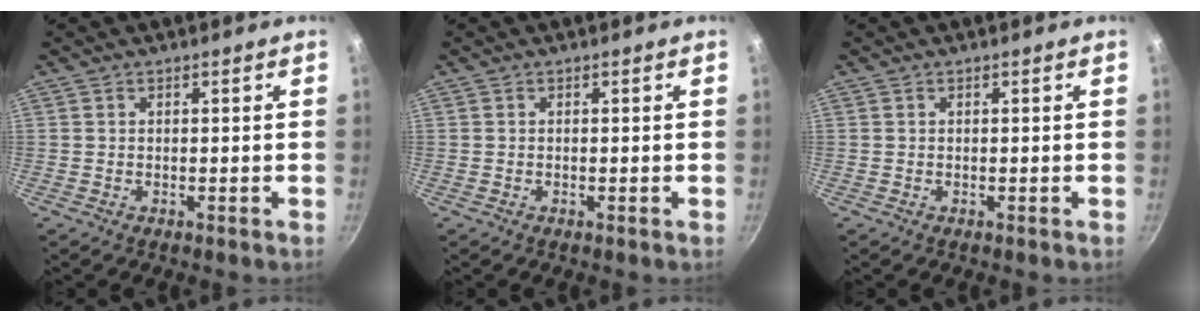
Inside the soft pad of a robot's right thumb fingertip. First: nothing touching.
{"total": 0.0}
{"total": 0.0}